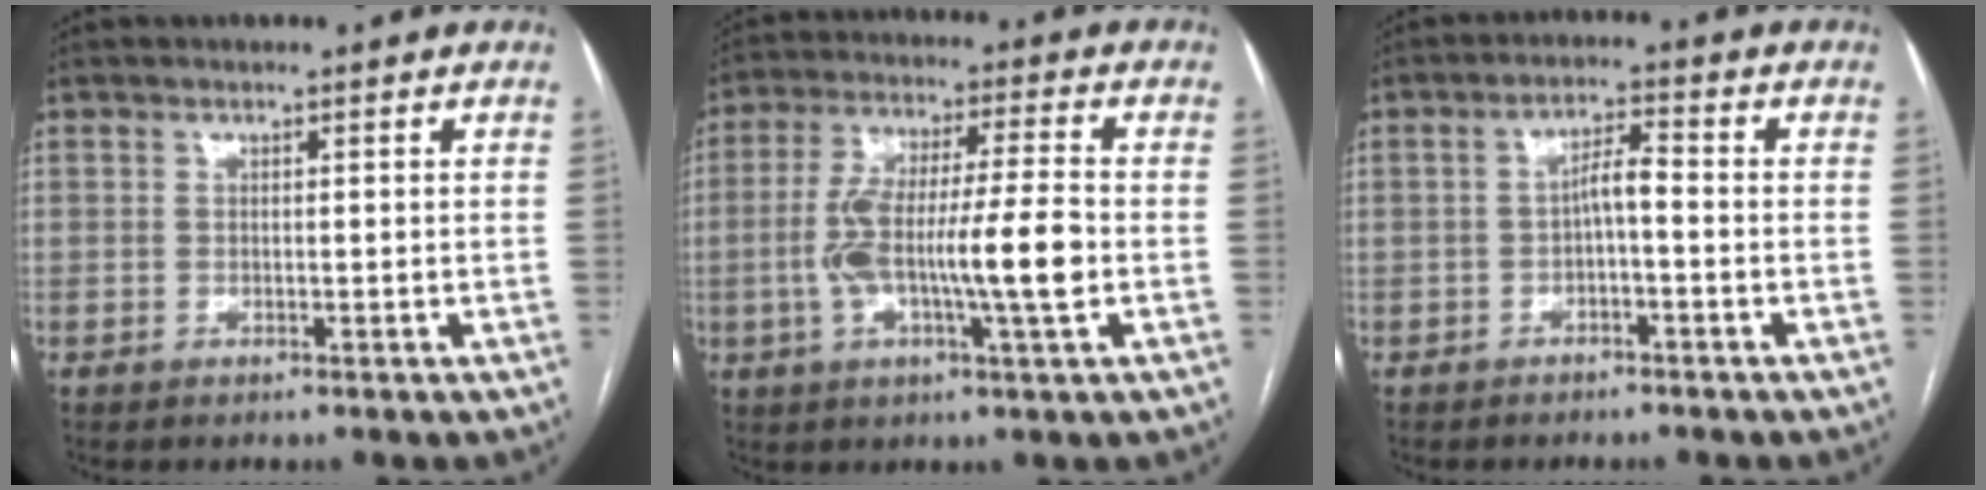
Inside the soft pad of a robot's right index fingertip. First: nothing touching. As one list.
[{"total": 13.1, "force": [-2.3, 1.0, 12.9], "torque": [-0.243, 0.007, -0.045]}, {"total": 3.4, "force": [-0.8, 0.7, 3.2], "torque": [-0.056, 0.015, -0.012]}]